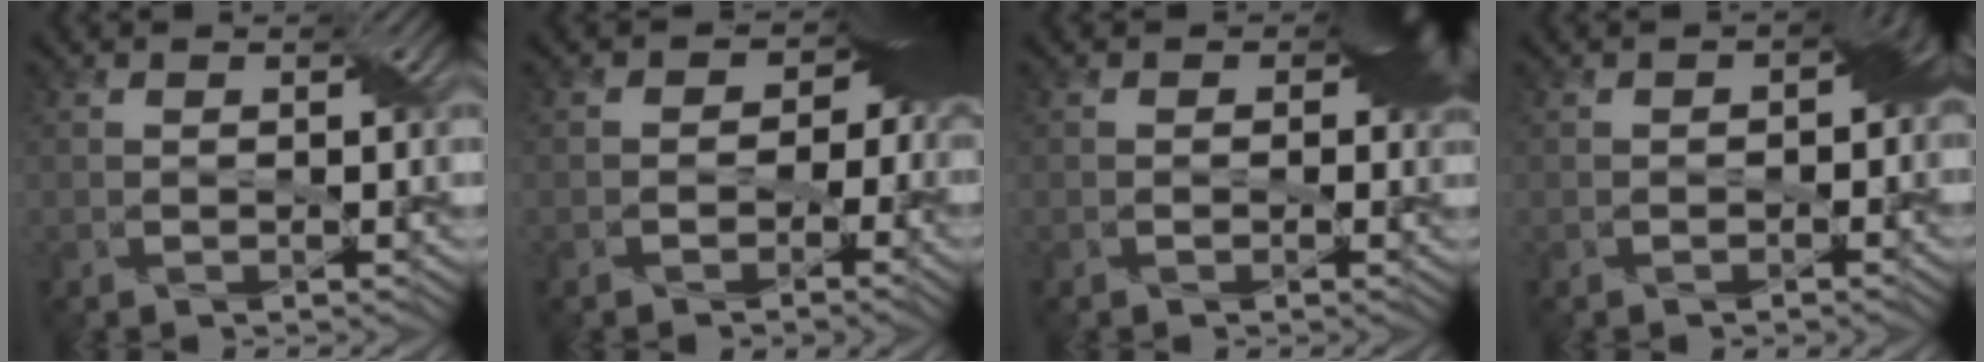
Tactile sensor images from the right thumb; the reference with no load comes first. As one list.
[{"total": 7.0, "force": [-0.9, 5.7, 4.1], "torque": [-0.010, 0.006, -0.029]}, {"total": 4.3, "force": [0.4, 3.0, 3.0], "torque": [-0.027, -0.001, 0.003]}, {"total": 4.0, "force": [-0.7, 2.5, 3.1], "torque": [-0.032, -0.006, -0.009]}]